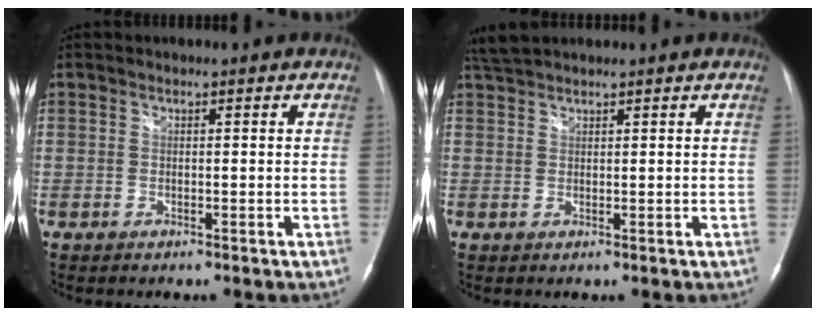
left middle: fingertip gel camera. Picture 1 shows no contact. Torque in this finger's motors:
{"motor_torque": [0.21, -0.13, -0.04, 0.01]}